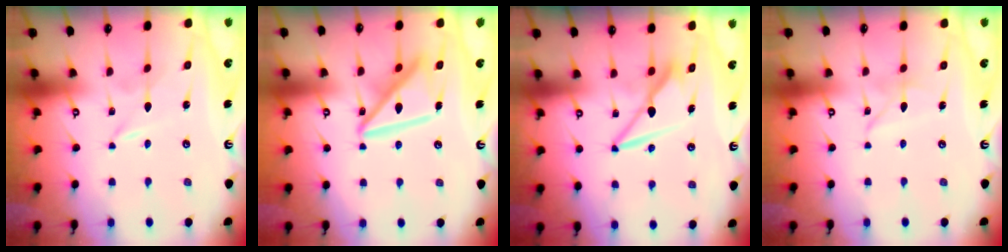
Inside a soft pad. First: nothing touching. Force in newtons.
{"total": 13.9, "press": 13.9, "slide": 1.5}
{"total": 8.2, "press": 8.2, "slide": 0.7}
{"total": 3.7, "press": 3.7, "slide": 0.0}